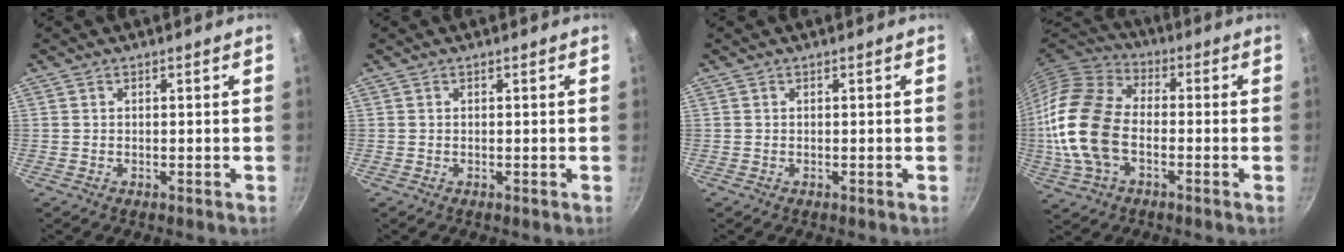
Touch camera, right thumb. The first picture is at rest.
{"total": 0.0}
{"total": 0.0}
{"total": 17.8, "force": [-2.9, 11.2, 13.6], "torque": [-0.261, 0.028, -0.069]}